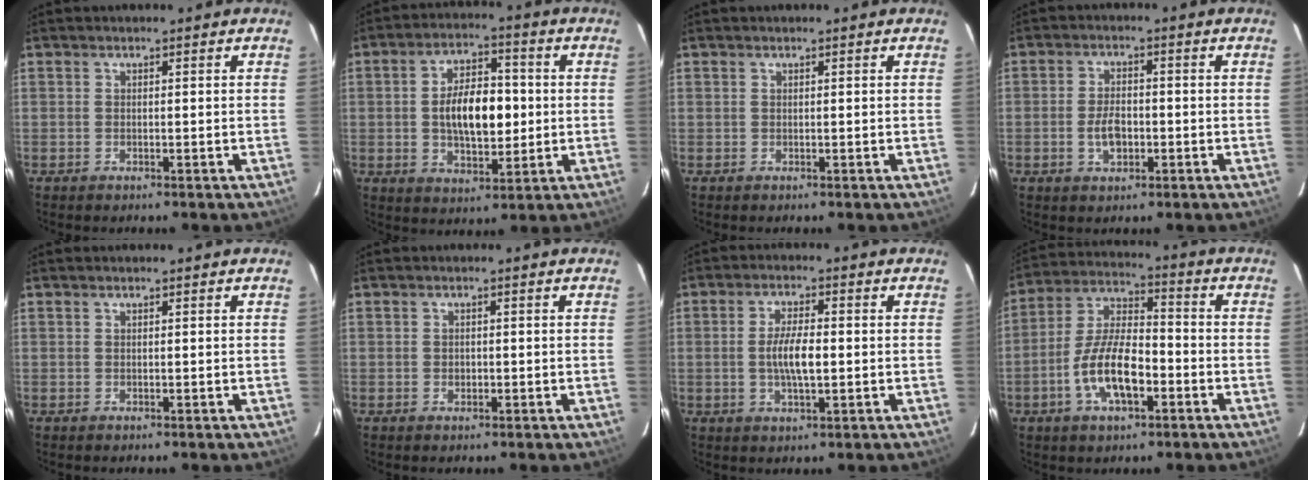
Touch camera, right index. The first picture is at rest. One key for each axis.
{"total": 11.7, "fx": -0.2, "fy": 6.0, "fz": 10.0, "tx": -0.177, "ty": 0.014, "tz": 0.005}
{"total": 0.0}
{"total": 5.0, "fx": -1.5, "fy": 3.1, "fz": 3.7, "tx": -0.076, "ty": 0.004, "tz": -0.022}
{"total": 0.0}
{"total": 1.4, "fx": -0.4, "fy": 1.2, "fz": 0.7, "tx": -0.011, "ty": 0.002, "tz": -0.006}
{"total": 6.1, "fx": -0.4, "fy": 1.8, "fz": 5.8, "tx": -0.110, "ty": 0.000, "tz": -0.006}
{"total": 12.5, "fx": -4.7, "fy": 5.2, "fz": 10.4, "tx": -0.212, "ty": 0.007, "tz": -0.083}